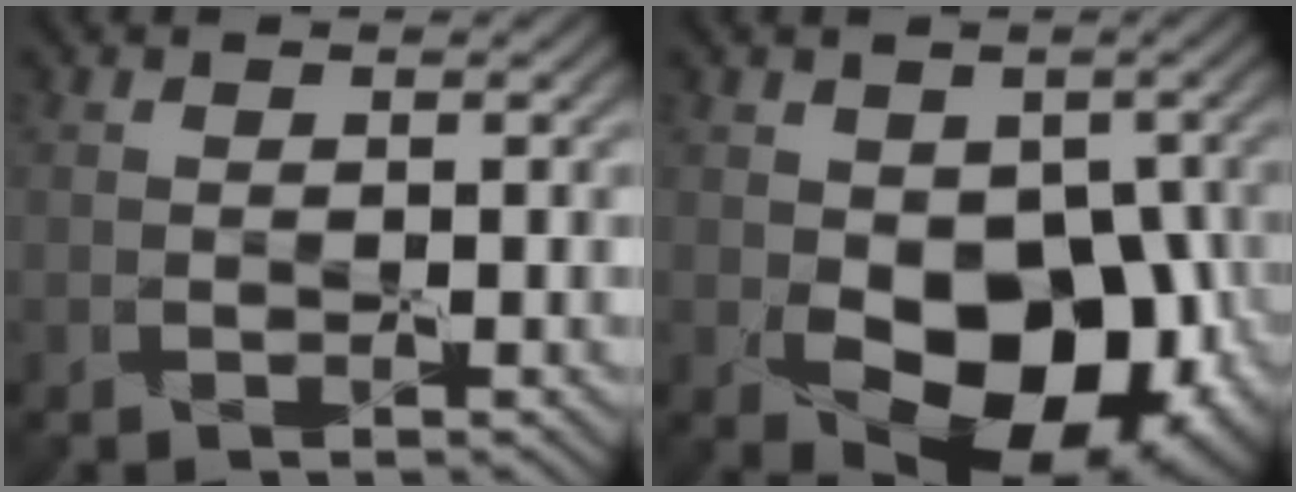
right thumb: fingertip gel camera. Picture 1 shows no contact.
{"total": 11.4, "force": [-2.8, 7.4, 8.1], "torque": [-0.096, -0.018, -0.030]}